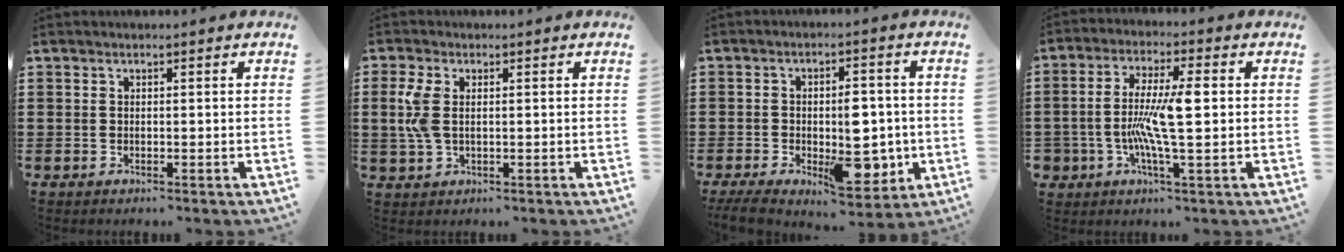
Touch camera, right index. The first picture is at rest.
{"total": 5.0, "force": [0.5, 2.5, 4.3], "torque": [-0.117, -0.002, 0.000]}
{"total": 9.7, "force": [-2.6, 5.2, 7.7], "torque": [-0.098, 0.001, -0.035]}
{"total": 7.6, "force": [-0.7, 2.1, 7.3], "torque": [-0.152, -0.001, -0.020]}